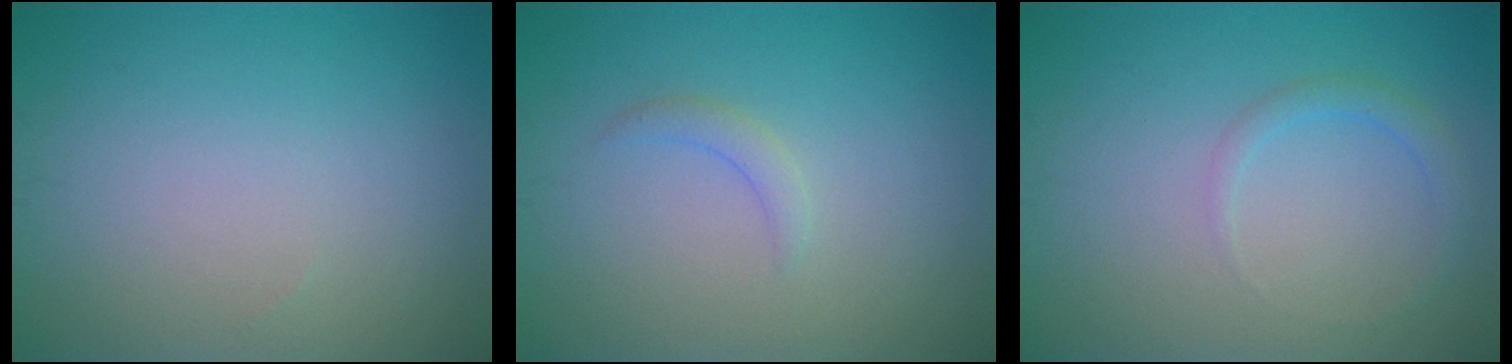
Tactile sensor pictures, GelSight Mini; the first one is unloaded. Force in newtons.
{"total": 1.2, "press": 1.2, "slide": 0.2}
{"total": 1.5, "press": 1.5, "slide": 0.2}